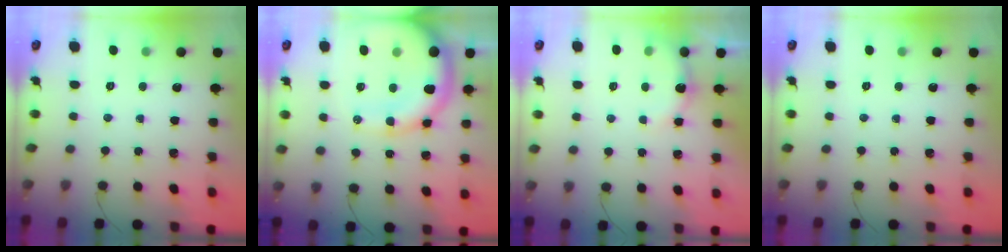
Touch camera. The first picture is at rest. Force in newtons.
{"total": 16.5, "press": 16.2, "slide": 3.6}
{"total": 4.4, "press": 4.2, "slide": 1.2}
{"total": 0.0}